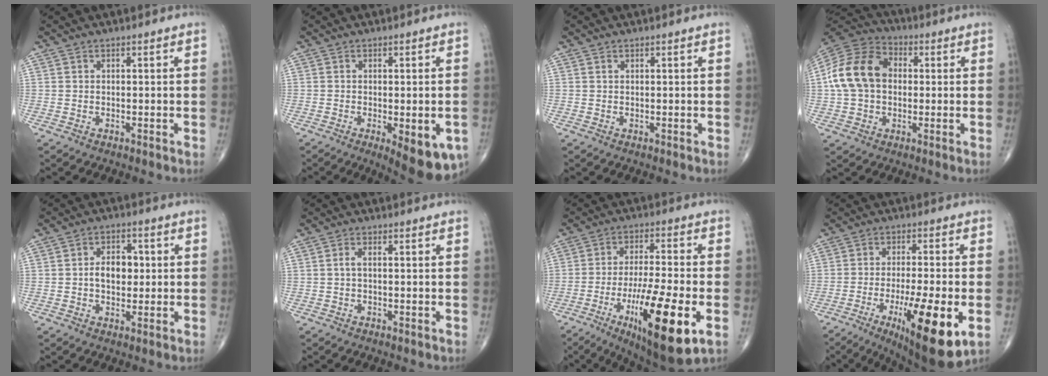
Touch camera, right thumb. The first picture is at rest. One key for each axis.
{"total": 10.5, "fx": -3.9, "fy": 3.8, "fz": 9.0, "tx": -0.107, "ty": -0.008, "tz": -0.046}
{"total": 0.0}
{"total": 15.0, "fx": 1.0, "fy": 11.2, "fz": 9.9, "tx": -0.180, "ty": 0.033, "tz": 0.010}
{"total": 6.3, "fx": 0.2, "fy": 4.3, "fz": 4.7, "tx": -0.058, "ty": 0.011, "tz": -0.001}
{"total": 1.5, "fx": 0.0, "fy": 0.6, "fz": 1.3, "tx": -0.031, "ty": 0.004, "tz": 0.000}
{"total": 19.1, "fx": -6.9, "fy": 4.1, "fz": 17.3, "tx": -0.299, "ty": -0.001, "tz": -0.104}
{"total": 17.2, "fx": -6.0, "fy": 4.0, "fz": 15.7, "tx": -0.235, "ty": -0.008, "tz": -0.081}